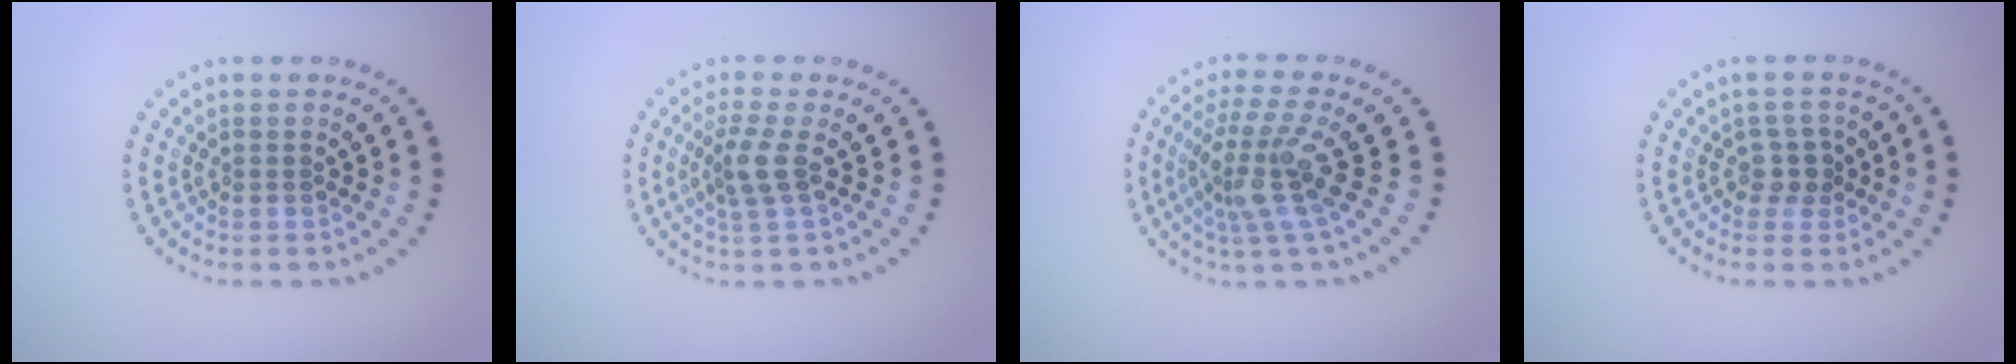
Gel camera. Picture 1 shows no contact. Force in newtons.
{"total": 2.5, "press": 1.9, "slide": 1.6}
{"total": 4.6, "press": 3.2, "slide": 3.3}
{"total": 1.8, "press": 1.5, "slide": 1.1}